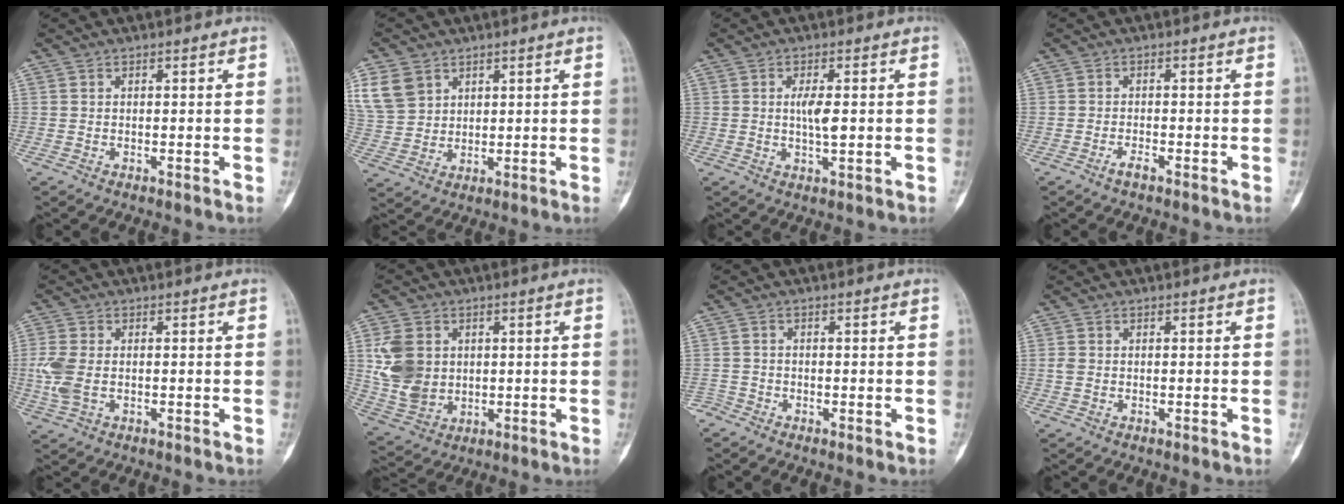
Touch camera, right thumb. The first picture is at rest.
{"total": 8.5, "force": [4.3, 6.4, 3.6], "torque": [-0.062, -0.007, 0.098]}
{"total": 4.1, "force": [0.2, 1.5, 3.8], "torque": [-0.069, -0.005, 0.005]}
{"total": 1.5, "force": [-1.1, 0.3, 1.0], "torque": [-0.023, 0.003, -0.022]}
{"total": 5.3, "force": [-0.8, 2.9, 4.4], "torque": [-0.125, 0.002, -0.015]}
{"total": 10.3, "force": [1.5, 8.0, 6.2], "torque": [-0.110, -0.007, 0.040]}
{"total": 1.8, "force": [-1.4, 1.1, -0.1], "torque": [0.003, 0.001, -0.031]}
{"total": 1.0, "force": [-0.3, 0.3, 0.8], "torque": [-0.024, 0.000, -0.009]}